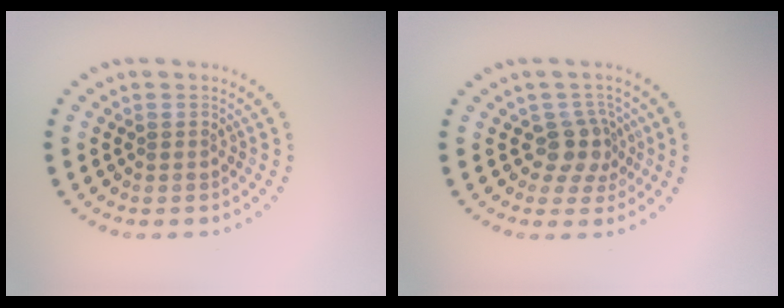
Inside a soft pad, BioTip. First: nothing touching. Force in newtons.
{"total": 2.8, "press": 2.1, "slide": 1.8}